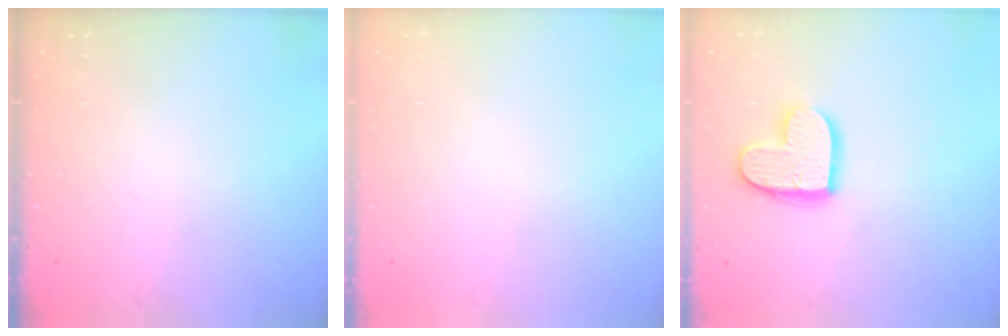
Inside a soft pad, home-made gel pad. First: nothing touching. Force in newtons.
{"total": 0.5, "press": 0.5, "slide": 0.1}
{"total": 12.9, "press": 12.9, "slide": 0.9}